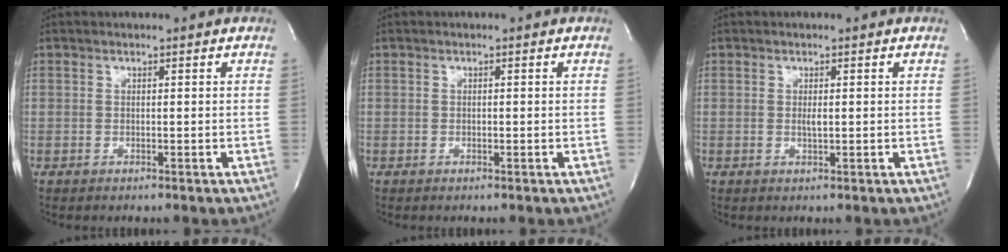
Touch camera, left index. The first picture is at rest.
{"total": 0.0}
{"total": 1.0, "force": [0.1, 0.2, 1.0], "torque": [-0.021, -0.002, 0.002]}